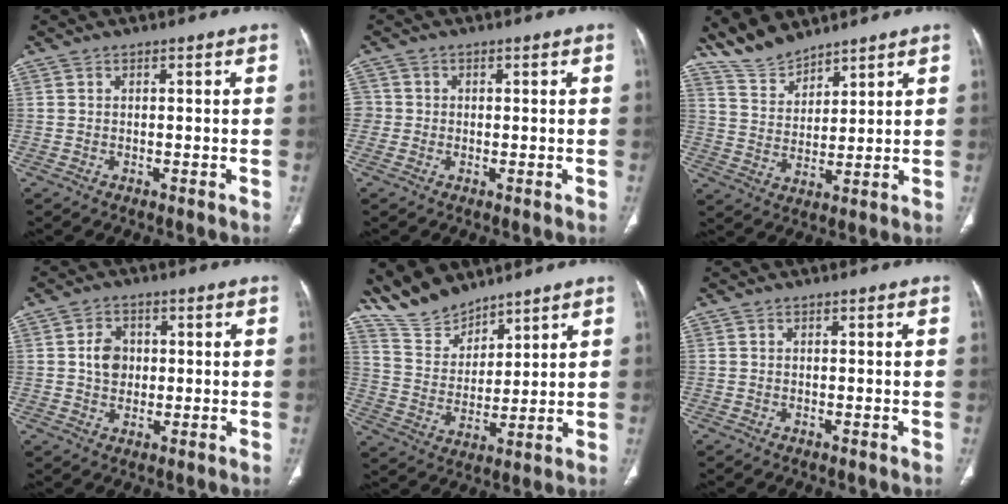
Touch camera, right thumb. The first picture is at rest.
{"total": 2.9, "force": [-0.3, 2.8, 0.8], "torque": [-0.007, 0.008, -0.007]}
{"total": 7.6, "force": [7.0, 2.3, 1.7], "torque": [-0.024, -0.034, 0.151]}
{"total": 4.9, "force": [0.5, 4.0, 2.8], "torque": [-0.030, 0.003, 0.005]}
{"total": 10.2, "force": [9.2, 3.7, 2.2], "torque": [-0.027, -0.048, 0.193]}
{"total": 0.0}